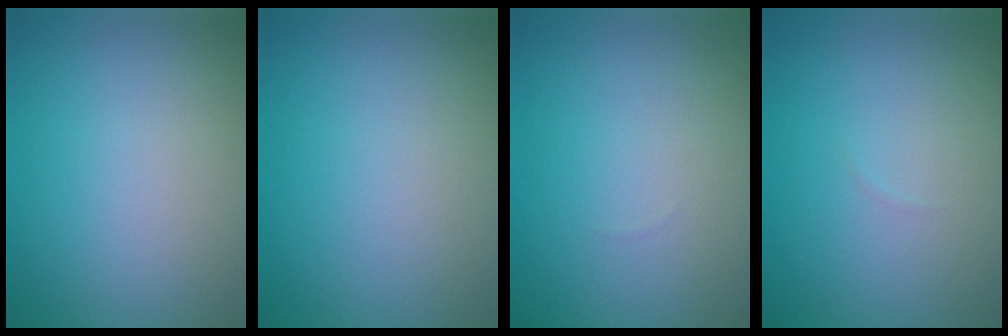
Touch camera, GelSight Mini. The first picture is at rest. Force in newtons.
{"total": 0.0}
{"total": 0.0}
{"total": 0.0}